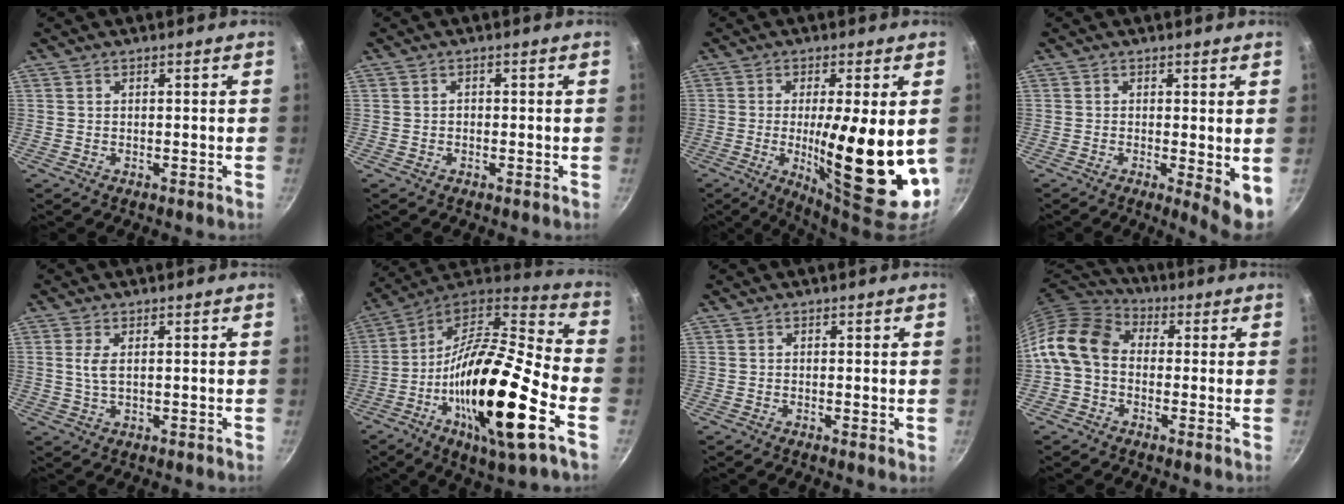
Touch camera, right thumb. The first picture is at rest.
{"total": 0.7, "force": [-0.3, 0.6, 0.3], "torque": [-0.004, 0.004, -0.005]}
{"total": 19.1, "force": [-1.2, 5.0, 18.4], "torque": [-0.266, -0.020, -0.012]}
{"total": 5.4, "force": [-0.4, 1.4, 5.2], "torque": [-0.070, -0.014, -0.005]}
{"total": 2.9, "force": [0.6, 1.3, 2.6], "torque": [-0.054, -0.003, 0.013]}
{"total": 28.0, "force": [-8.9, 7.2, 25.5], "torque": [-0.433, 0.023, -0.174]}
{"total": 0.7, "force": [0.0, 0.1, 0.7], "torque": [-0.010, -0.002, -0.003]}
{"total": 12.1, "force": [-0.3, 9.2, 7.8], "torque": [-0.130, 0.034, -0.028]}